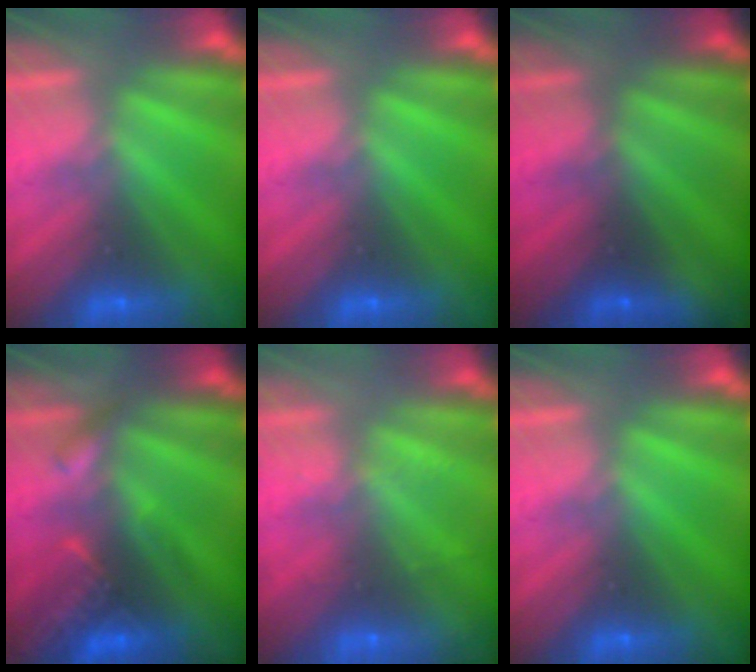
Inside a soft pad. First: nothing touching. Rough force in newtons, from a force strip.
{"total": 0.0}
{"total": 1.4}
{"total": 2.7}
{"total": 2.0}
{"total": 0.0}